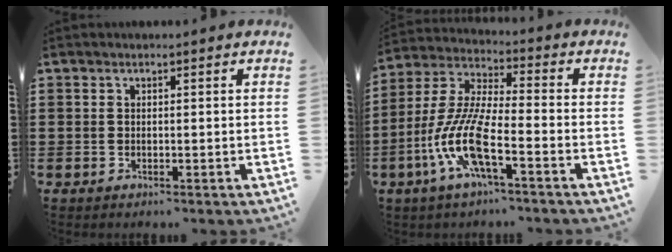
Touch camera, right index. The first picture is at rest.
{"total": 10.6, "force": [-4.9, 2.1, 9.1], "torque": [-0.221, -0.016, -0.100]}